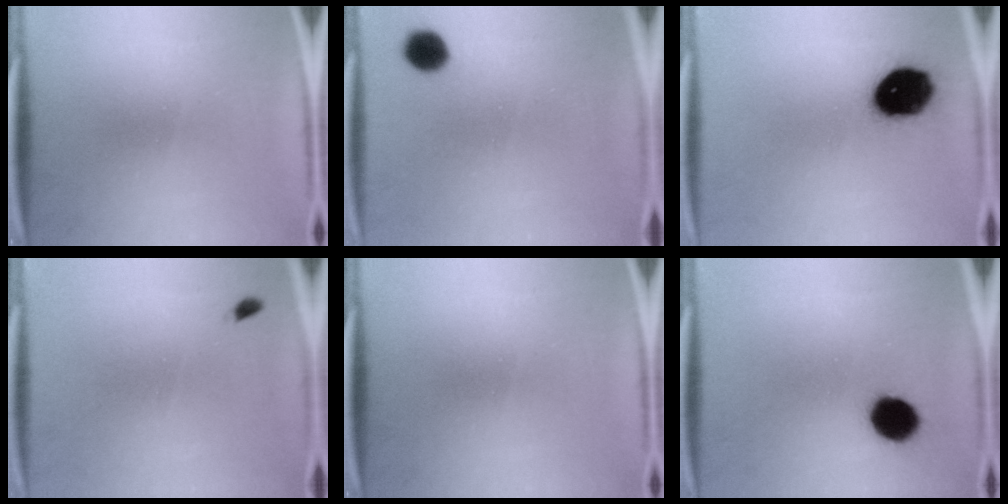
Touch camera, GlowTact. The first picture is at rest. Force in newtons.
{"total": 5.3}
{"total": 15.4}
{"total": 0.7}
{"total": 0.0}
{"total": 8.4}